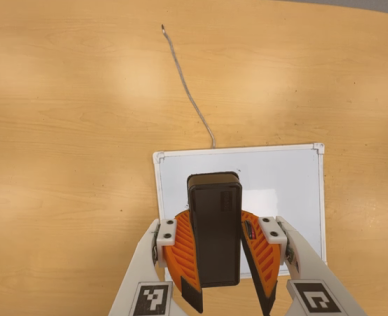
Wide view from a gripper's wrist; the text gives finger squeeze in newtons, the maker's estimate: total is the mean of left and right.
{"total": 9.8, "left": 9.8, "right": 9.9}